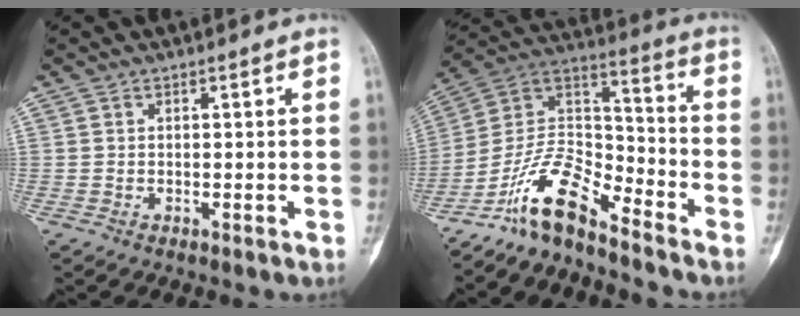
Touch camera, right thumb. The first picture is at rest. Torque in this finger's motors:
{"motor_torque": [0.41, 0.15, 1.42, -1.36, 0.16]}